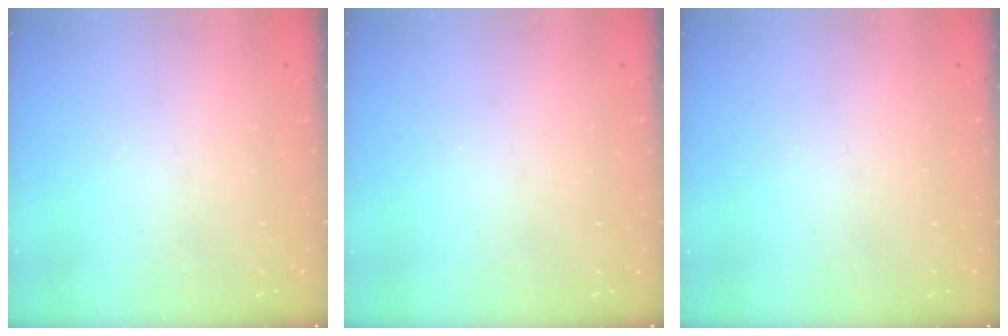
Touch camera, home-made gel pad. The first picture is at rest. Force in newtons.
{"total": 0.0}
{"total": 0.0}